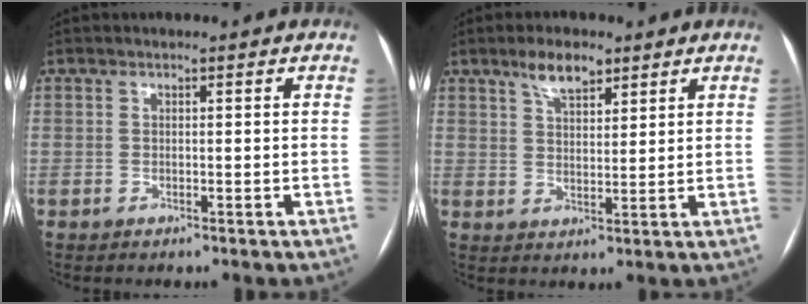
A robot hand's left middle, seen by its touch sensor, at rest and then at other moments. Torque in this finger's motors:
{"motor_torque": [0.57, -0.58, 0.07, 0.01]}